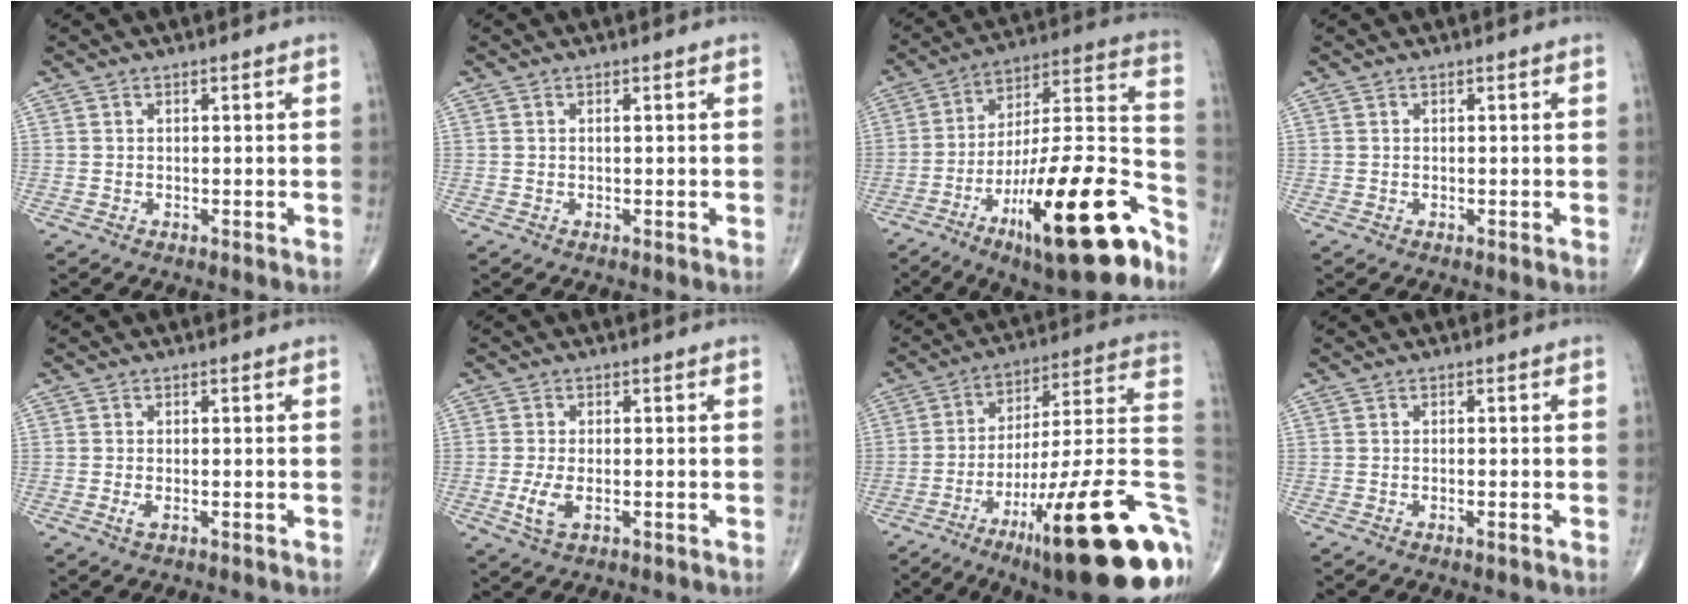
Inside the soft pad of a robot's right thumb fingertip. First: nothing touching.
{"total": 0.0}
{"total": 27.6, "force": [-14.7, 7.4, 22.1], "torque": [-0.296, 0.085, -0.230]}
{"total": 0.0}
{"total": 1.4, "force": [-0.6, 0.5, 1.2], "torque": [-0.027, 0.000, -0.011]}
{"total": 4.2, "force": [-1.1, 1.9, 3.6], "torque": [-0.080, -0.005, -0.020]}
{"total": 31.8, "force": [-12.4, 7.1, 28.4], "torque": [-0.328, 0.059, -0.181]}
{"total": 0.8, "force": [-0.4, 0.0, 0.6], "torque": [-0.013, 0.003, -0.006]}